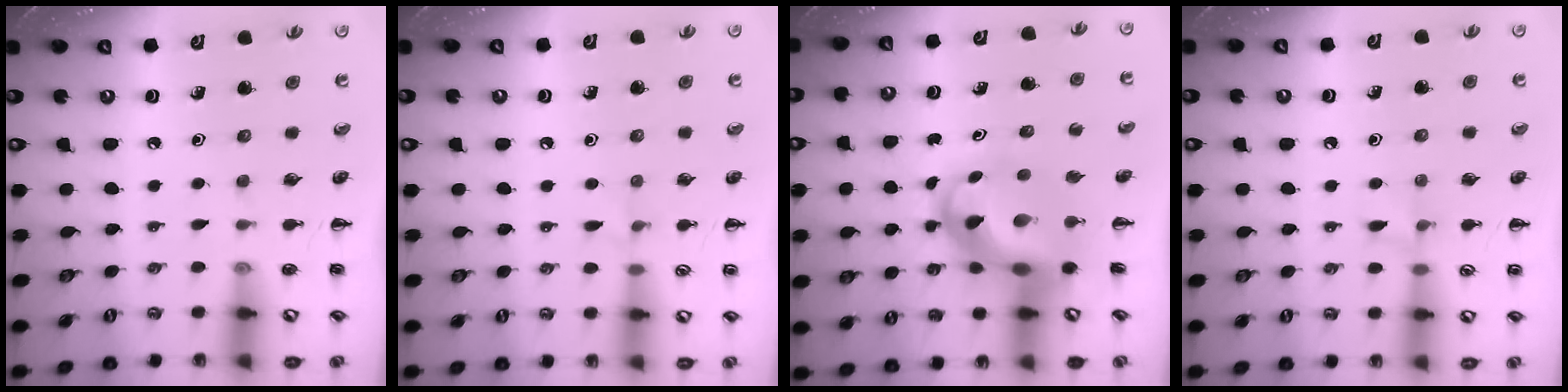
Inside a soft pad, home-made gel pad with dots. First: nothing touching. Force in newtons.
{"total": 4.4, "press": 4.1, "slide": 1.6}
{"total": 7.5, "press": 7.2, "slide": 2.1}
{"total": 5.7, "press": 5.4, "slide": 1.8}